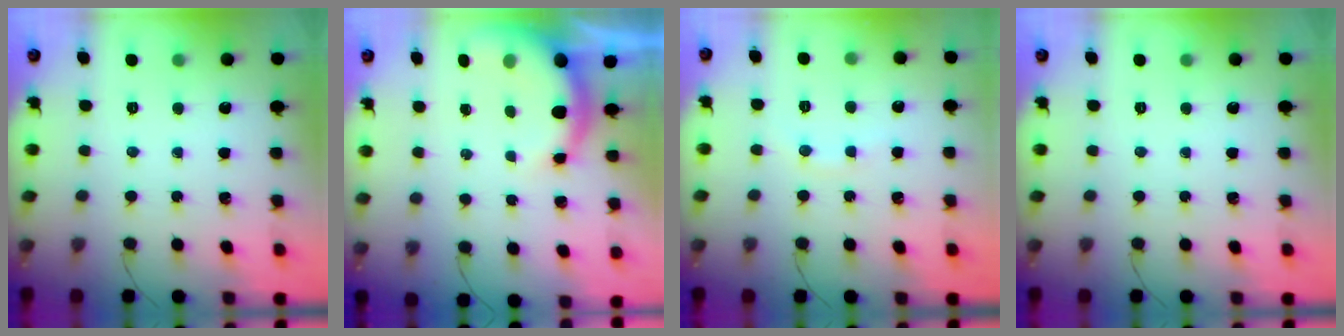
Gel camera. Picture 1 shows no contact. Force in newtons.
{"total": 6.7, "press": 6.6, "slide": 0.8}
{"total": 3.6, "press": 3.4, "slide": 1.0}
{"total": 0.0}